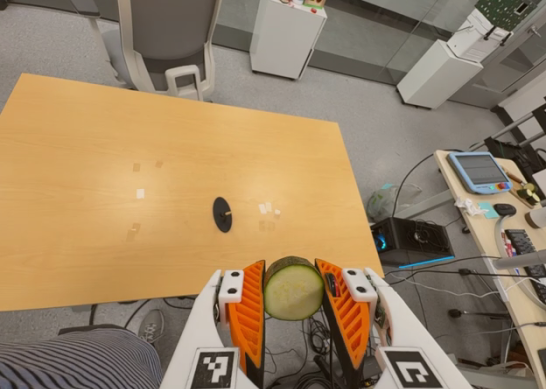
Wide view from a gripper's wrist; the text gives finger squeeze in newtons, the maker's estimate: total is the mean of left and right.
{"total": 11.1, "left": 10.3, "right": 11.8}